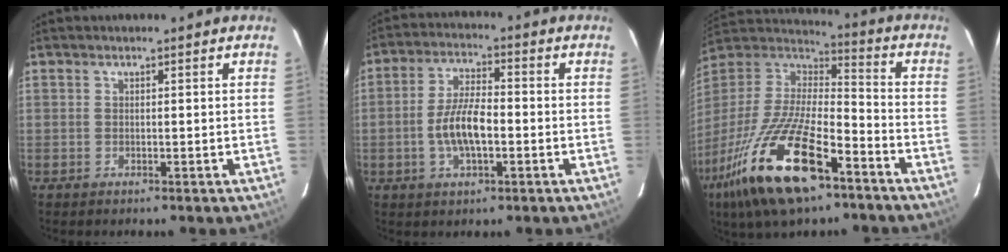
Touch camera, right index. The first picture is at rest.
{"total": 8.3, "force": [-2.0, 3.1, 7.4], "torque": [-0.149, 0.006, -0.035]}
{"total": 25.3, "force": [-14.5, 8.6, 18.8], "torque": [-0.378, -0.050, -0.266]}